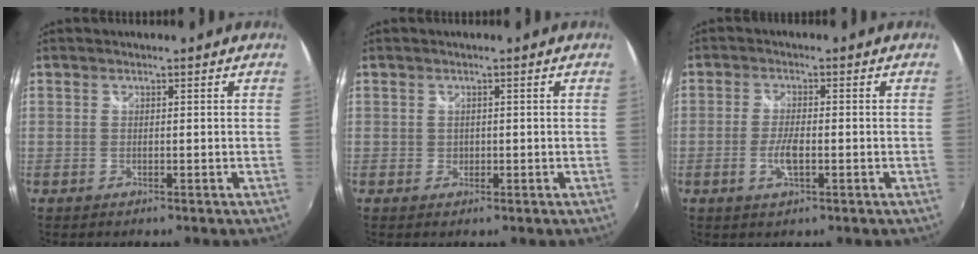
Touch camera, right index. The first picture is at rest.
{"total": 1.0, "force": [0.0, 1.0, 0.2], "torque": [0.001, -0.001, 0.000]}
{"total": 4.1, "force": [-1.2, 1.2, 3.7], "torque": [-0.079, -0.004, -0.025]}